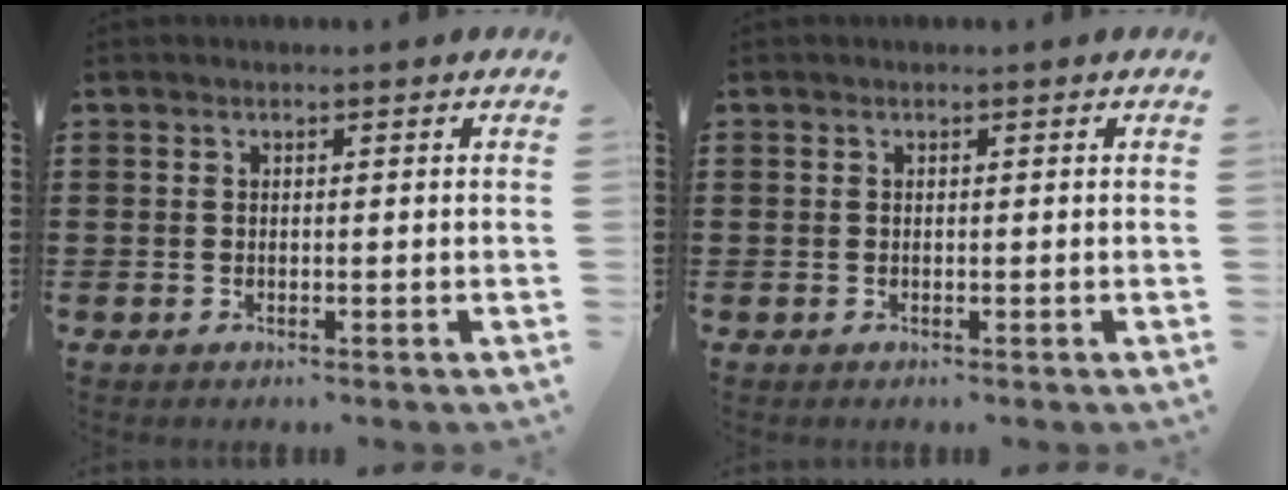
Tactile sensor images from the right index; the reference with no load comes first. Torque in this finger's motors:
{"motor_torque": [0.62, 1.52, 0.00, -0.01]}